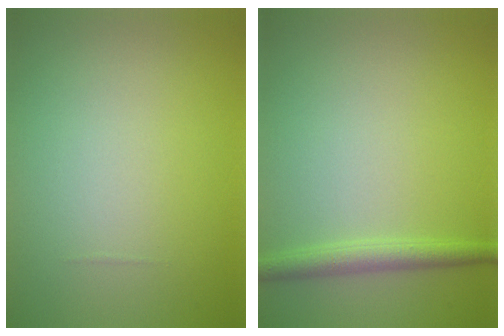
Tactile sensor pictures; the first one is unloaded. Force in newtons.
{"total": 2.2, "press": 2.2, "slide": 0.1}